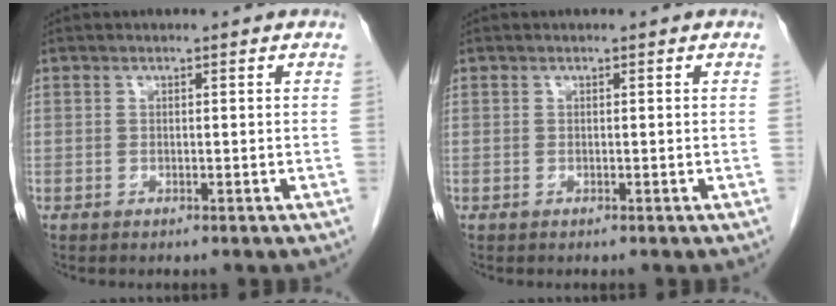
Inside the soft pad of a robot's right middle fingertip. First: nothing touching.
{"total": 0.0}